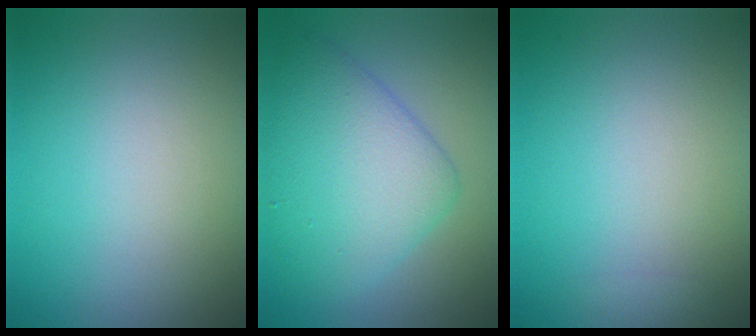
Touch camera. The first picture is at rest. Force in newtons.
{"total": 6.5, "press": 6.5, "slide": 0.3}
{"total": 0.7, "press": 0.7, "slide": 0.1}